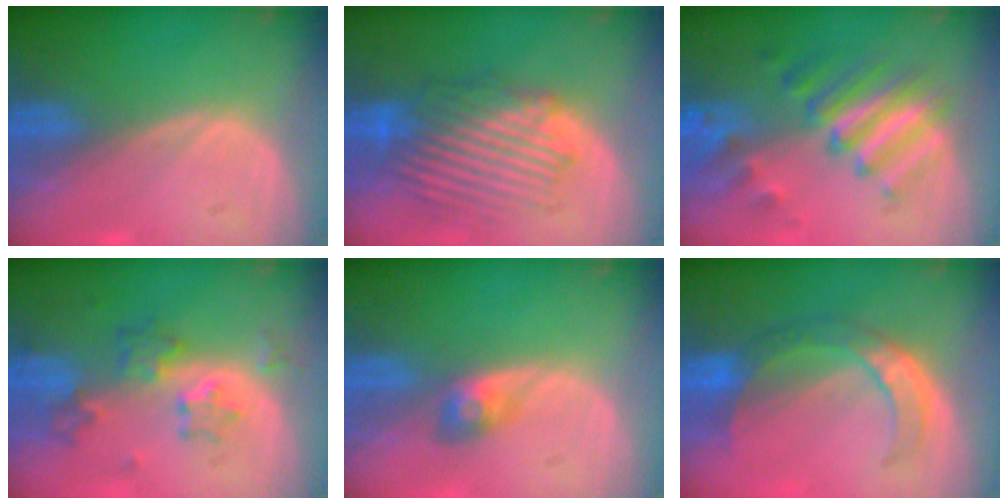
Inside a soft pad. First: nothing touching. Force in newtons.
{"total": 9.0, "press": 8.6, "slide": 2.6}
{"total": 9.5, "press": 8.3, "slide": 4.7}
{"total": 6.6, "press": 6.0, "slide": 2.7}
{"total": 3.0, "press": 2.6, "slide": 1.4}
{"total": 6.8, "press": 6.6, "slide": 1.9}